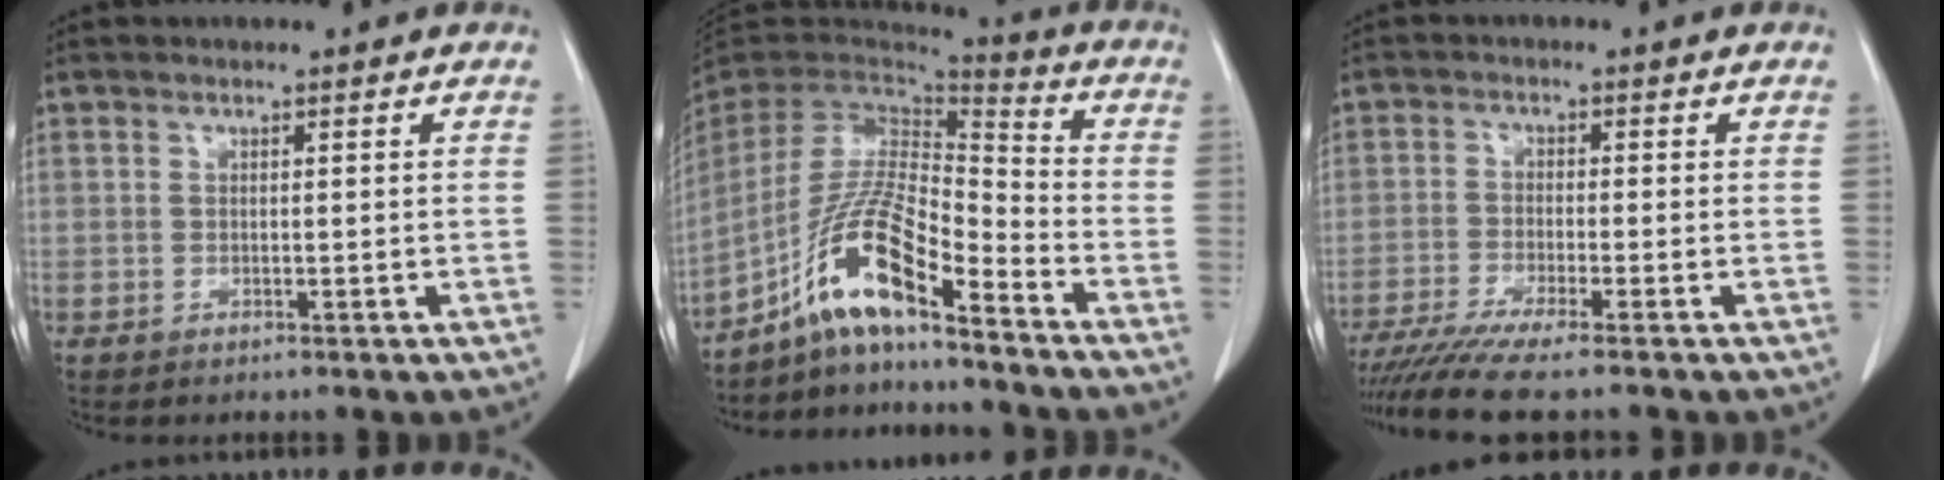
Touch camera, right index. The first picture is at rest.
{"total": 12.4, "force": [-8.1, 1.7, 9.2], "torque": [-0.183, 0.009, -0.149]}
{"total": 8.9, "force": [-7.5, -1.0, 4.8], "torque": [-0.072, -0.022, -0.123]}